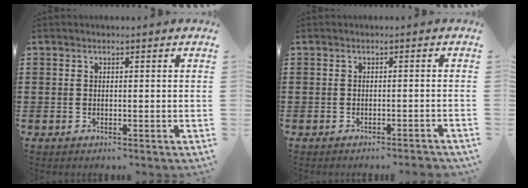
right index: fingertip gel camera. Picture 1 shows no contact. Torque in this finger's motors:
{"motor_torque": [-0.30, 0.28, -0.24, -0.14]}